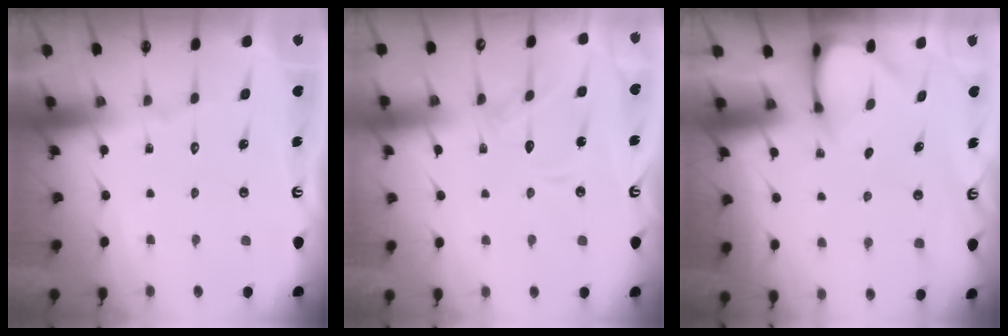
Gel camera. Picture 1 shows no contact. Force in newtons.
{"total": 10.0, "press": 10.0, "slide": 0.5}
{"total": 3.3, "press": 3.3, "slide": 0.3}